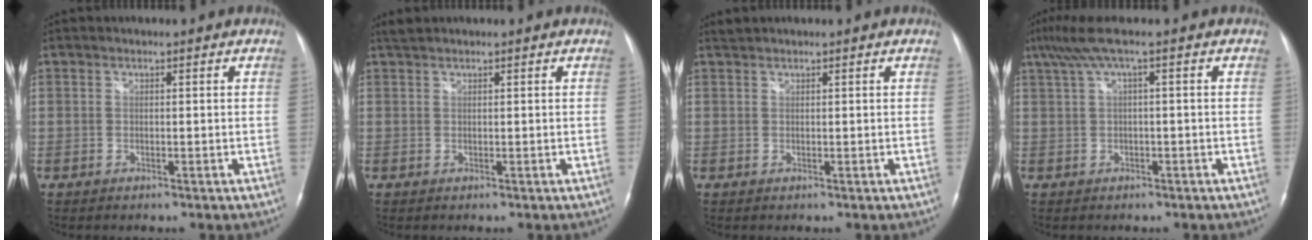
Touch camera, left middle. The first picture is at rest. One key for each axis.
{"total": 1.1, "fx": 1.1, "fy": 0.1, "fz": 0.3, "tx": -0.011, "ty": 0.011, "tz": 0.026}
{"total": 0.8, "fx": 0.7, "fy": 0.0, "fz": -0.1, "tx": -0.006, "ty": 0.008, "tz": 0.019}
{"total": 4.4, "fx": 1.6, "fy": -0.4, "fz": 4.1, "tx": -0.086, "ty": 0.036, "tz": 0.037}